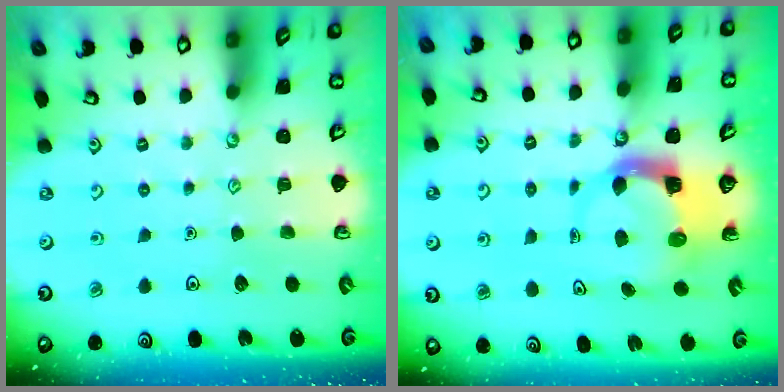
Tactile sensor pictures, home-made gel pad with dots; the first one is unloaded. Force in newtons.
{"total": 4.0, "press": 3.9, "slide": 0.6}